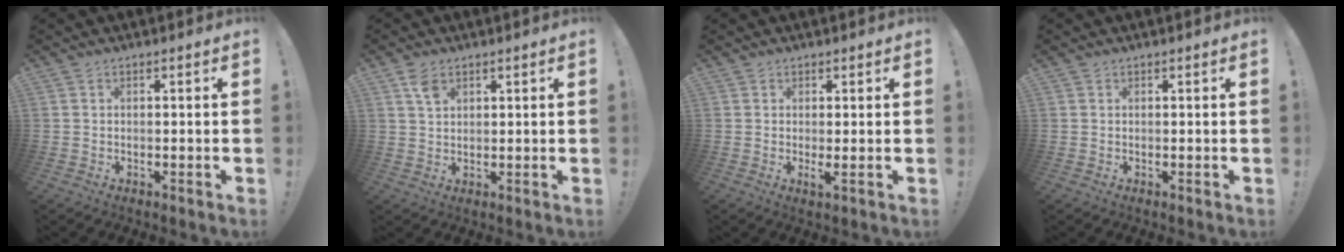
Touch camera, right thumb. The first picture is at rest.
{"total": 4.5, "force": [2.5, 2.8, 2.5], "torque": [-0.031, -0.010, 0.045]}
{"total": 2.0, "force": [0.6, 0.1, 1.9], "torque": [-0.020, -0.012, 0.008]}
{"total": 0.0}